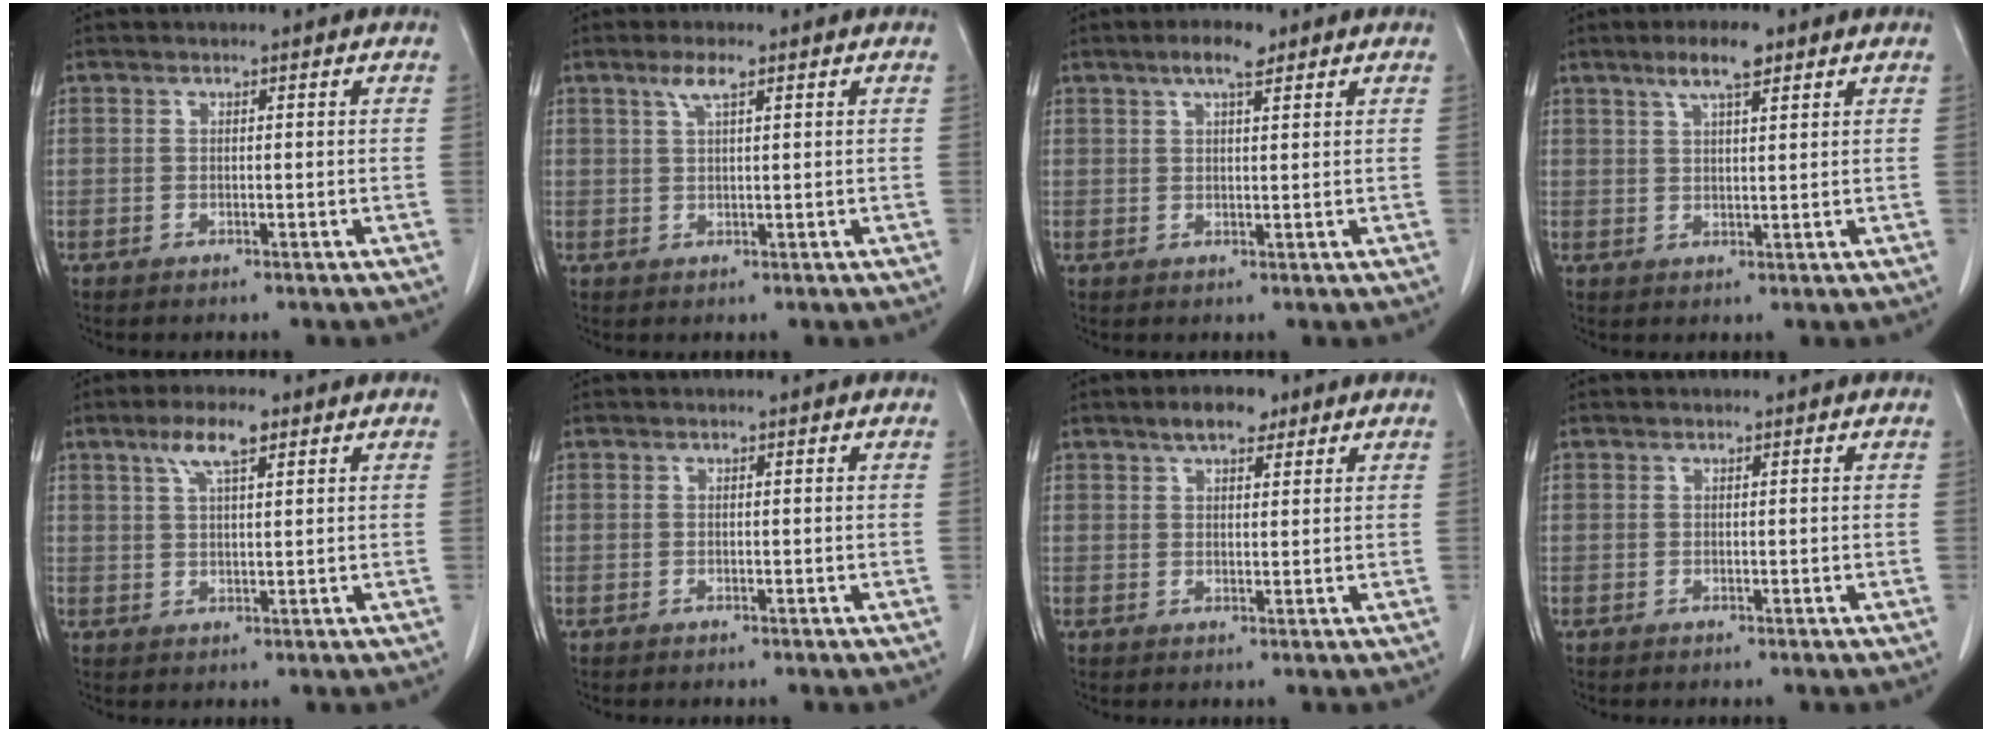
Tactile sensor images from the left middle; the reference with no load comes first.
{"total": 2.7, "force": [1.6, 0.3, 2.2], "torque": [-0.047, 0.006, 0.033]}
{"total": 3.9, "force": [2.5, 0.8, 2.8], "torque": [-0.053, 0.007, 0.042]}
{"total": 5.2, "force": [3.4, 0.8, 3.9], "torque": [-0.072, 0.008, 0.058]}
{"total": 5.3, "force": [3.1, 1.1, 4.1], "torque": [-0.083, 0.009, 0.057]}
{"total": 0.0}
{"total": 4.6, "force": [3.2, 1.7, 2.9], "torque": [-0.052, 0.011, 0.051]}
{"total": 0.0}